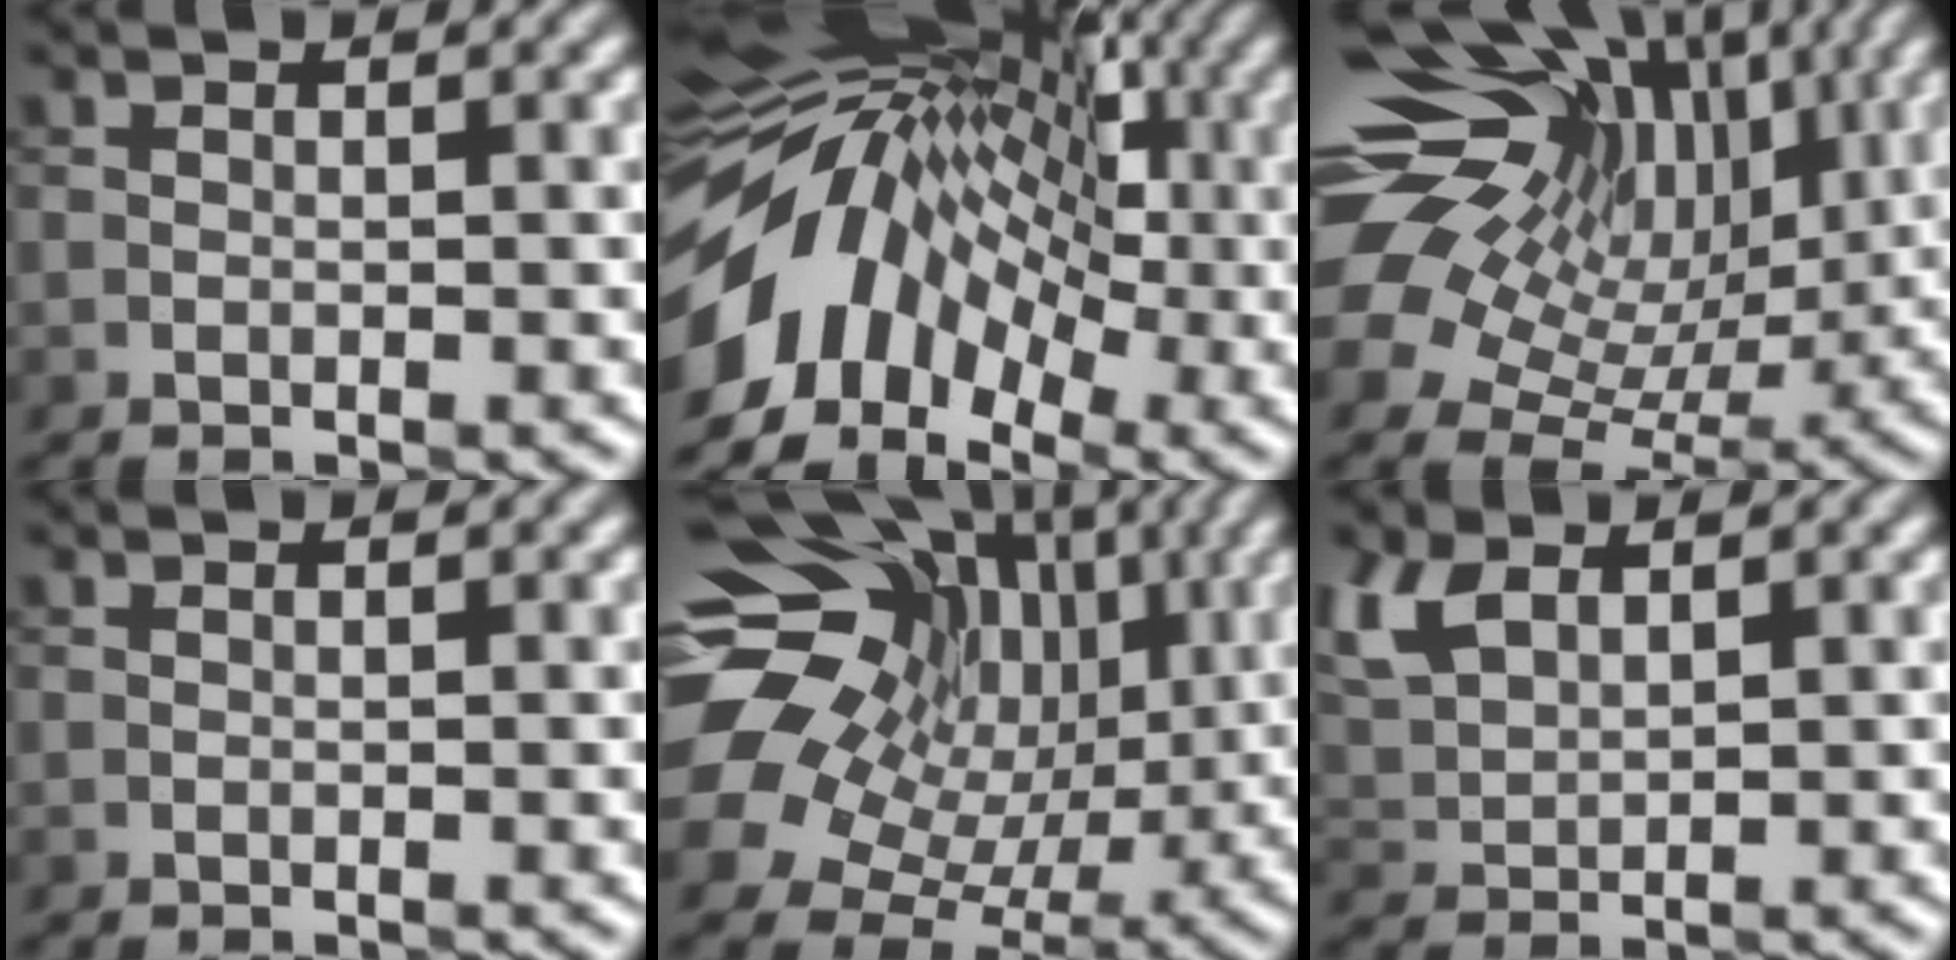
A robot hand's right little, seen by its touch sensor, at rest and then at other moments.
{"total": 12.5, "force": [-2.0, 8.1, 9.3], "torque": [-0.160, 0.036, -0.050]}
{"total": 16.5, "force": [6.0, 10.7, 11.1], "torque": [-0.227, 0.041, 0.105]}
{"total": 0.0}
{"total": 16.3, "force": [4.1, 12.8, 9.3], "torque": [-0.207, 0.040, 0.076]}
{"total": 4.6, "force": [2.4, 2.7, 2.8], "torque": [-0.082, 0.010, 0.050]}